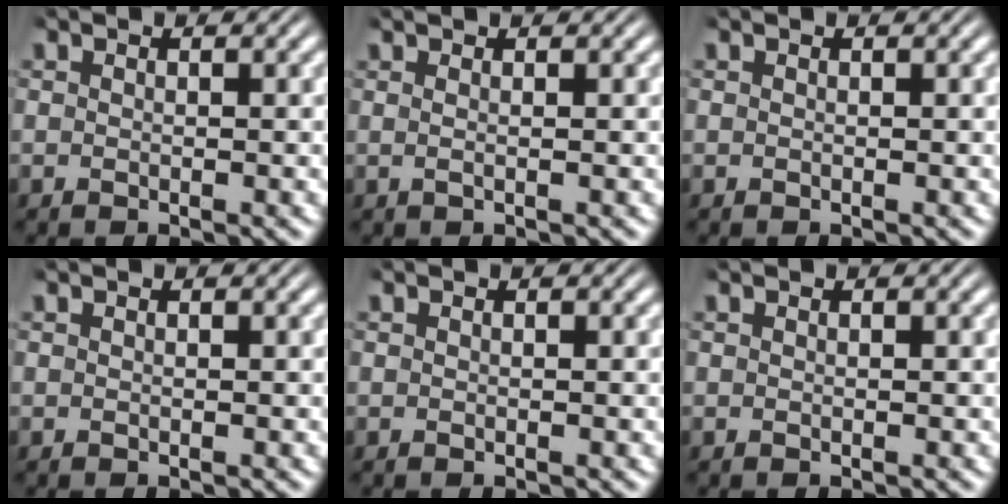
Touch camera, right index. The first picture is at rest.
{"total": 1.0, "force": [0.7, -0.4, 0.7], "torque": [-0.004, 0.004, 0.008]}
{"total": 0.0}
{"total": 0.0}
{"total": 0.0}
{"total": 0.0}